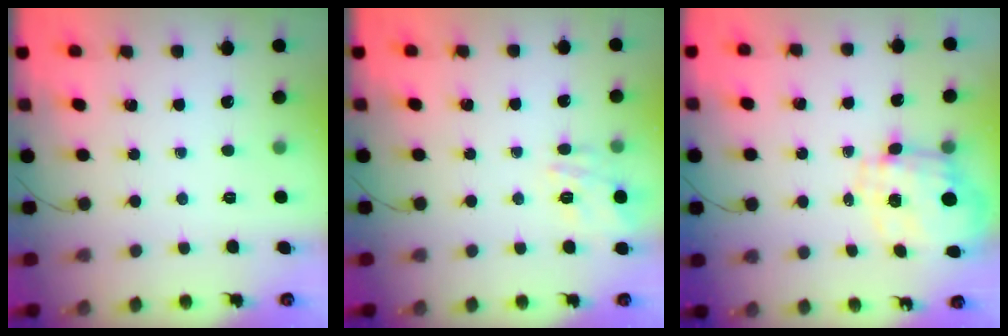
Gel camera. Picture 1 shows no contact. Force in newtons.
{"total": 13.8, "press": 13.8, "slide": 0.6}
{"total": 3.6, "press": 3.3, "slide": 1.4}